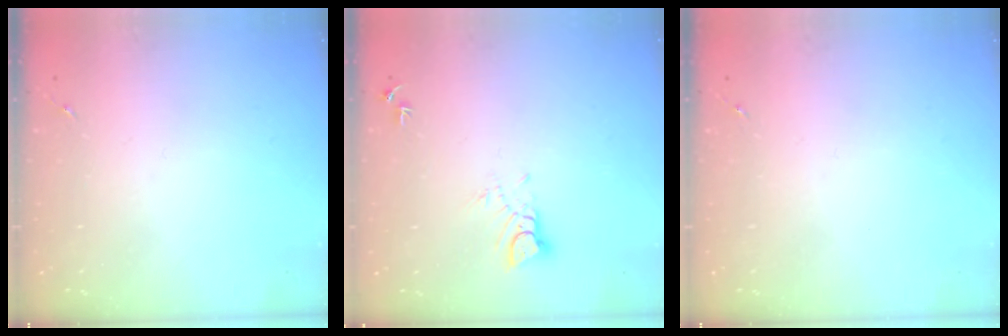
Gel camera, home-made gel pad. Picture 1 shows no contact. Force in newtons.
{"total": 4.3, "press": 4.3, "slide": 0.4}
{"total": 0.0}